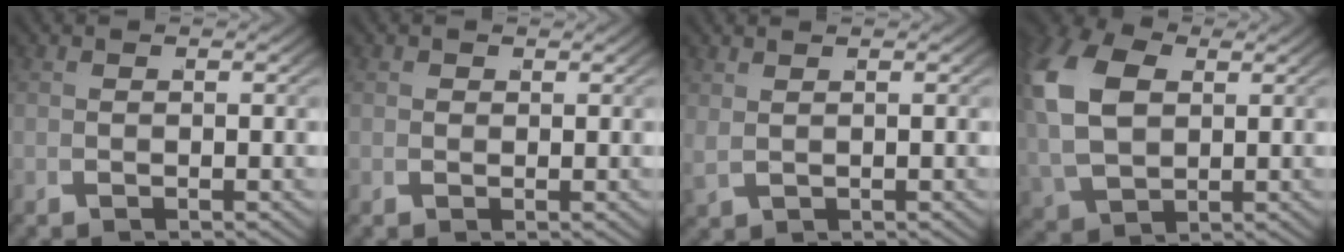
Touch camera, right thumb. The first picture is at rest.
{"total": 0.6, "force": [0.4, 0.4, -0.2], "torque": [0.005, -0.009, 0.012]}
{"total": 1.4, "force": [1.1, 0.2, 0.7], "torque": [-0.016, 0.001, 0.032]}
{"total": 8.6, "force": [1.7, 6.4, 5.4], "torque": [-0.139, -0.027, 0.052]}